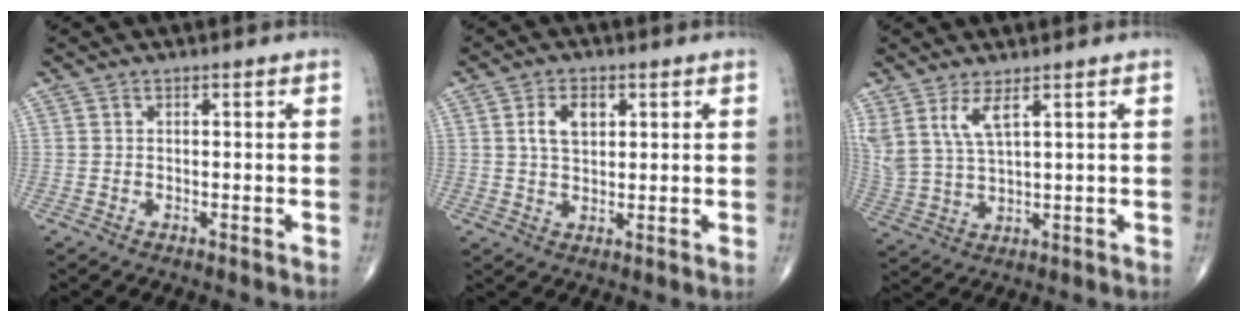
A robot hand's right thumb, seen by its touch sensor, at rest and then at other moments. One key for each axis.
{"total": 5.4, "fx": 1.7, "fy": 3.2, "fz": 4.0, "tx": -0.064, "ty": -0.003, "tz": 0.030}
{"total": 7.4, "fx": 4.2, "fy": 2.2, "fz": 5.7, "tx": -0.135, "ty": -0.021, "tz": 0.096}